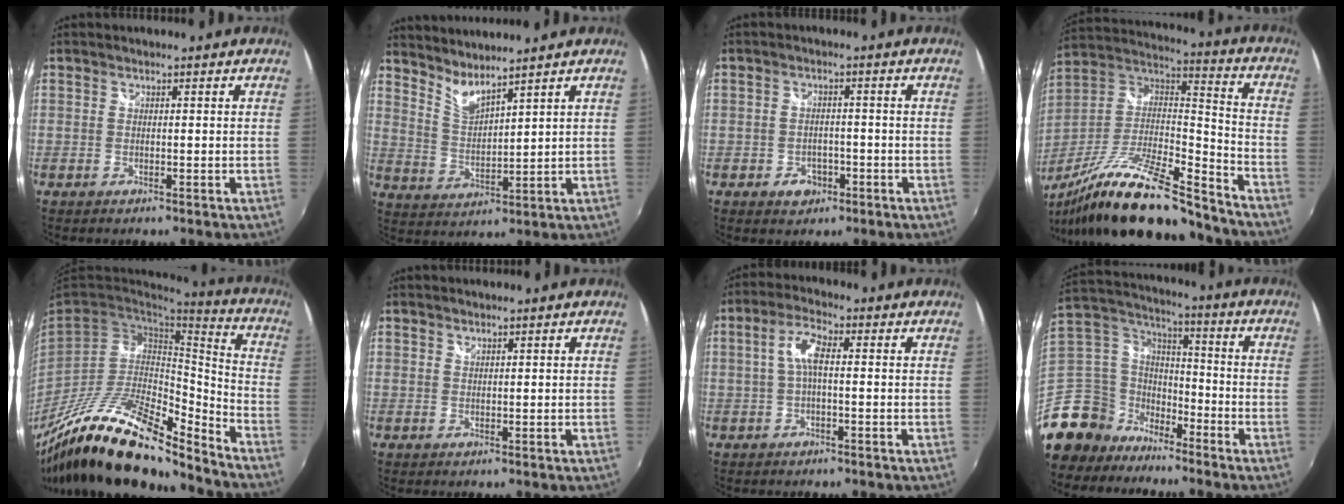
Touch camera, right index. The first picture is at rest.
{"total": 5.6, "force": [5.1, 0.1, 2.1], "torque": [-0.041, -0.012, 0.103]}
{"total": 4.2, "force": [-2.0, 3.3, 1.5], "torque": [-0.038, 0.003, -0.023]}
{"total": 25.1, "force": [-19.0, 5.5, 15.5], "torque": [-0.277, -0.038, -0.315]}
{"total": 25.2, "force": [-18.8, 6.5, 15.5], "torque": [-0.280, -0.039, -0.327]}
{"total": 0.6, "force": [0.6, 0.0, -0.1], "torque": [0.002, 0.000, 0.012]}
{"total": 4.9, "force": [0.2, 1.5, 4.7], "torque": [-0.094, 0.012, 0.004]}
{"total": 14.2, "force": [-10.5, 9.3, 2.6], "torque": [-0.100, 0.038, -0.201]}